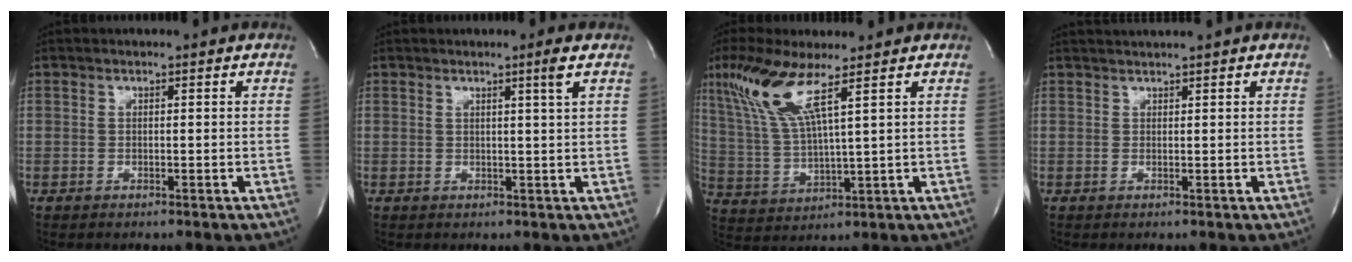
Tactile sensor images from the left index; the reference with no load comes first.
{"total": 1.9, "force": [0.8, -0.9, 1.5], "torque": [-0.036, -0.013, 0.018]}
{"total": 9.6, "force": [5.3, 0.5, 8.0], "torque": [-0.191, 0.002, 0.110]}
{"total": 2.2, "force": [1.9, -0.9, 0.5], "torque": [-0.004, 0.009, 0.042]}